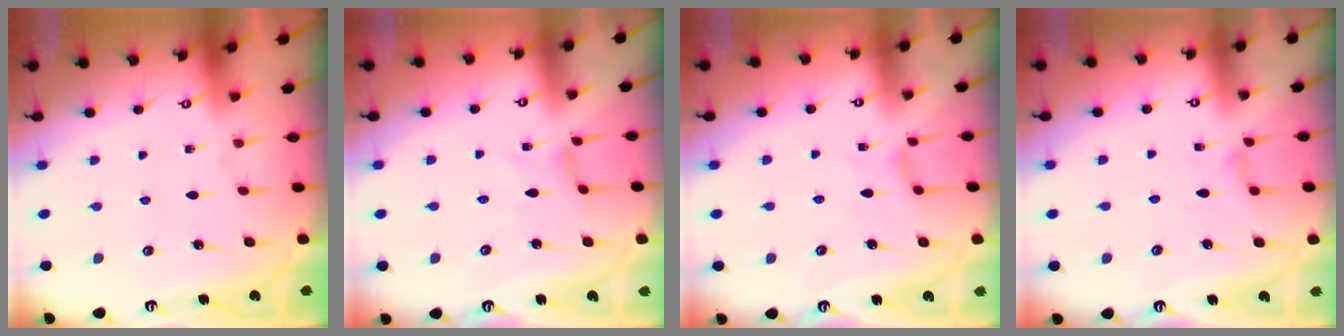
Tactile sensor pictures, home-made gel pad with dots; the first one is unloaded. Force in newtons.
{"total": 0.0}
{"total": 2.0, "press": 1.9, "slide": 0.5}
{"total": 2.6, "press": 2.6, "slide": 0.4}